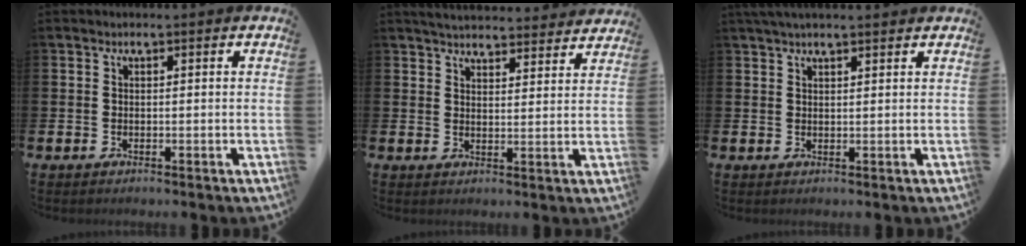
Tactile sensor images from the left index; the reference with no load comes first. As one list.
[{"total": 4.6, "force": [4.5, 0.6, 0.4], "torque": [-0.016, -0.030, 0.079]}, {"total": 2.2, "force": [2.0, 0.2, 1.0], "torque": [-0.018, 0.000, 0.035]}]